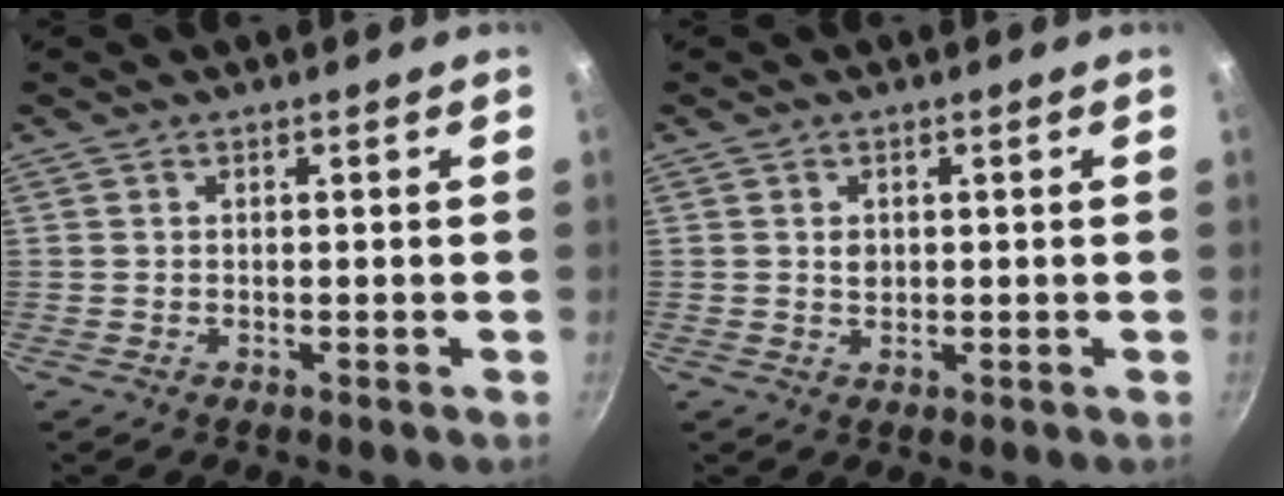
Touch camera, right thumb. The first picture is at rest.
{"total": 1.7, "force": [0.3, 1.4, 0.9], "torque": [-0.011, -0.002, 0.005]}